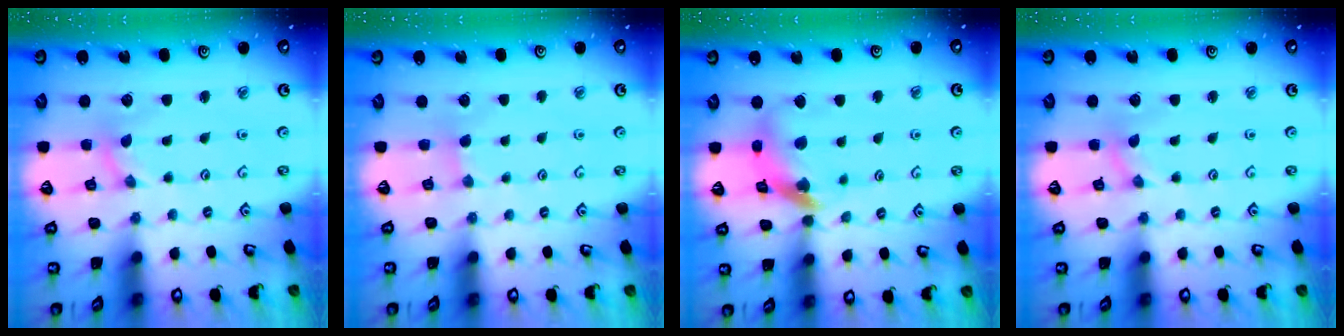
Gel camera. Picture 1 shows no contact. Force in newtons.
{"total": 2.1, "press": 2.0, "slide": 0.3}
{"total": 12.5, "press": 12.5, "slide": 1.4}
{"total": 0.0}